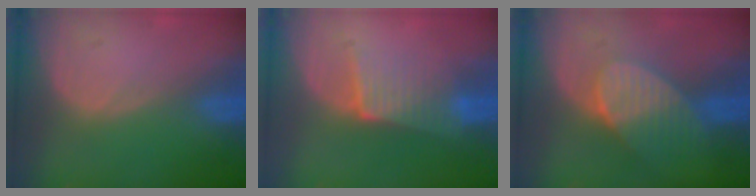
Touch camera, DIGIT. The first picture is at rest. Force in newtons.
{"total": 6.5, "press": 5.6, "slide": 3.2}
{"total": 7.3, "press": 6.8, "slide": 2.7}